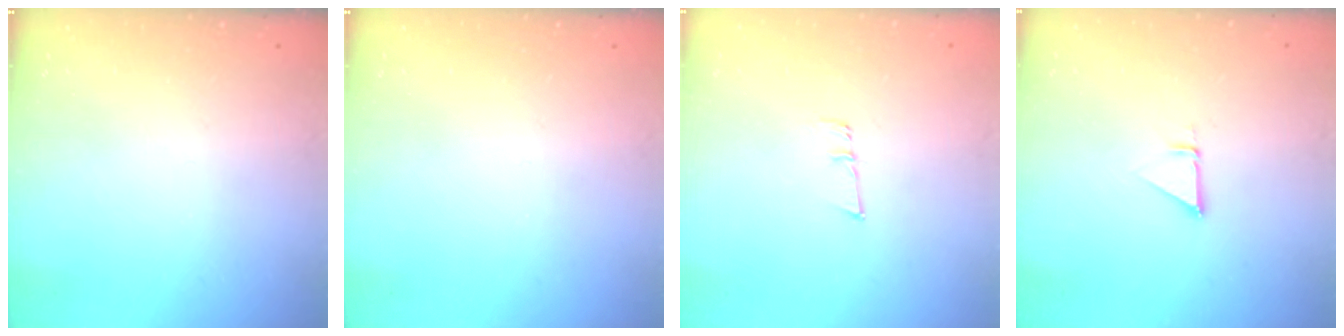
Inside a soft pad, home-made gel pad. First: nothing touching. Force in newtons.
{"total": 0.0}
{"total": 6.0, "press": 5.6, "slide": 2.1}
{"total": 1.4, "press": 1.4, "slide": 0.0}